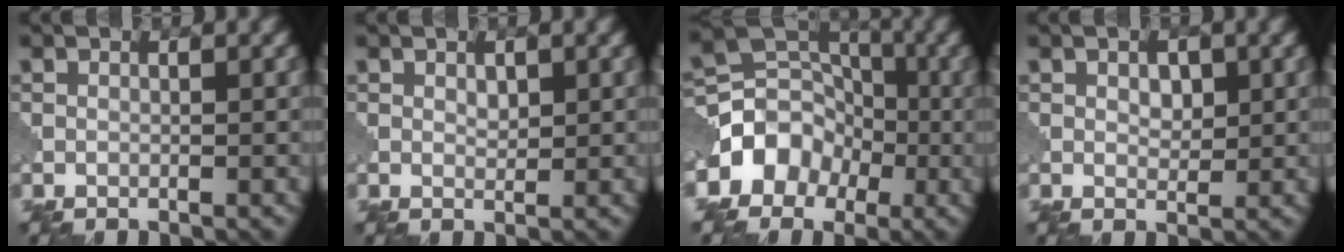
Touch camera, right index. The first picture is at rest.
{"total": 1.0, "force": [0.4, 0.6, 0.7], "torque": [-0.012, -0.001, 0.010]}
{"total": 5.6, "force": [-2.3, 4.5, 2.4], "torque": [-0.020, 0.014, -0.049]}
{"total": 1.8, "force": [0.6, 1.2, 1.3], "torque": [-0.021, -0.001, 0.010]}